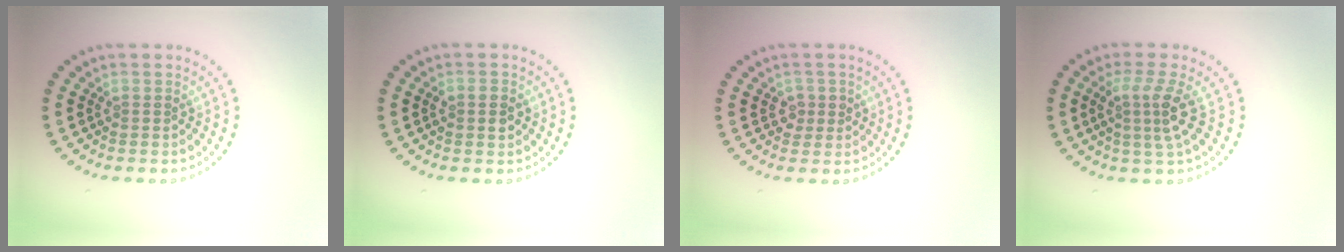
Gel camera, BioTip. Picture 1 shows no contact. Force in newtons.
{"total": 1.3, "press": 1.3, "slide": 0.1}
{"total": 1.6, "press": 1.4, "slide": 0.6}
{"total": 3.2, "press": 2.3, "slide": 2.2}